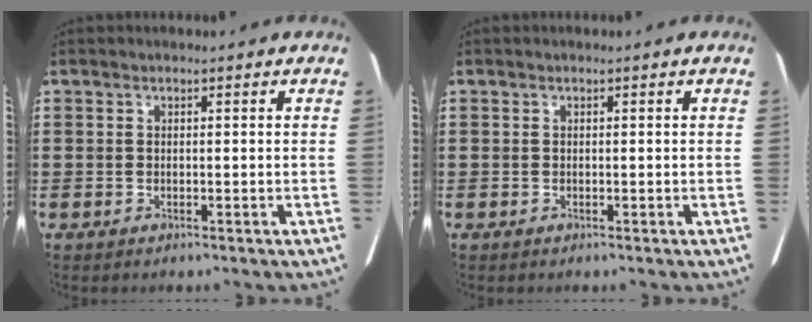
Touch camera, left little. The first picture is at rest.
{"total": 0.0}